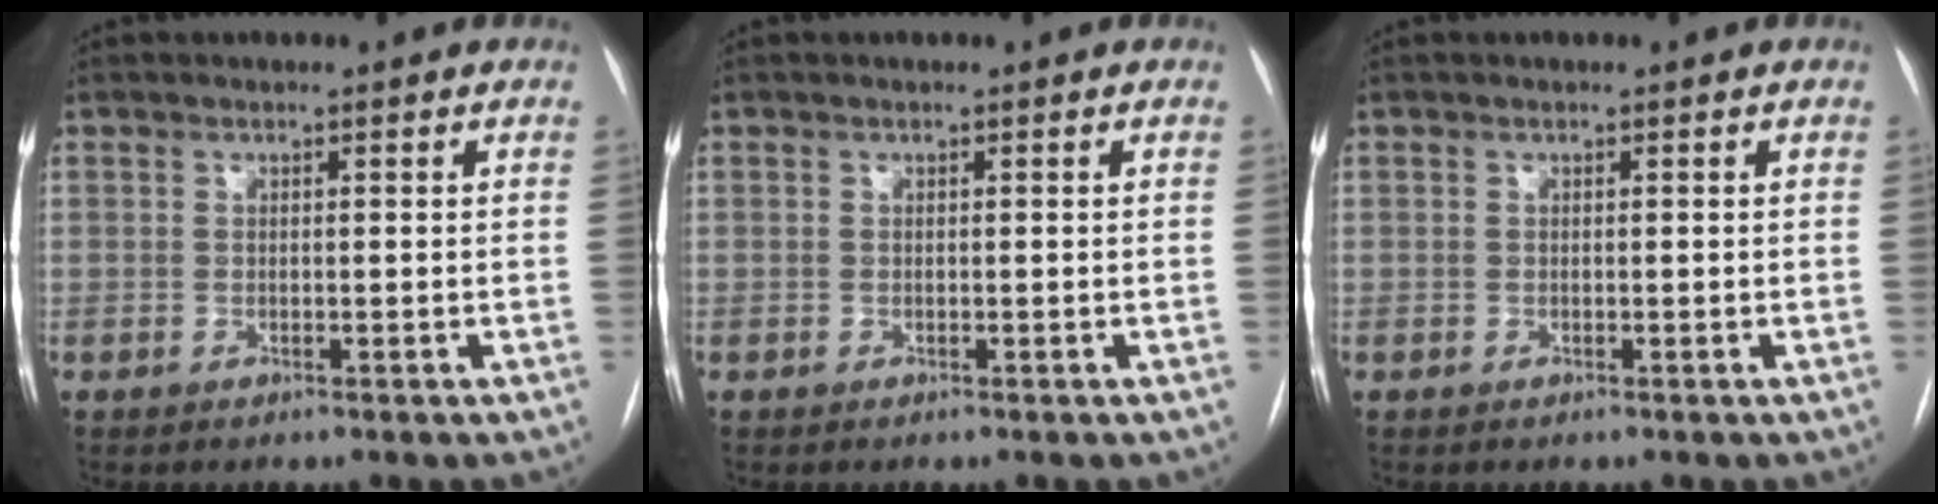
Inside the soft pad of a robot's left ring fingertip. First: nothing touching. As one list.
[{"total": 0.0}, {"total": 0.0}]